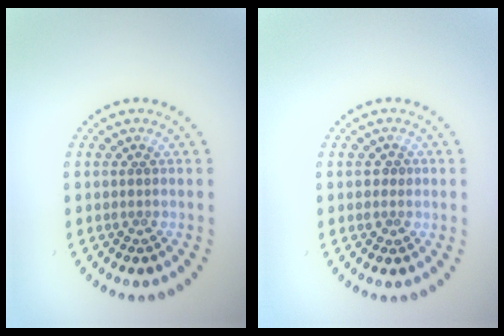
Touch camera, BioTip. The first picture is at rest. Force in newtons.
{"total": 1.1, "press": 1.0, "slide": 0.4}